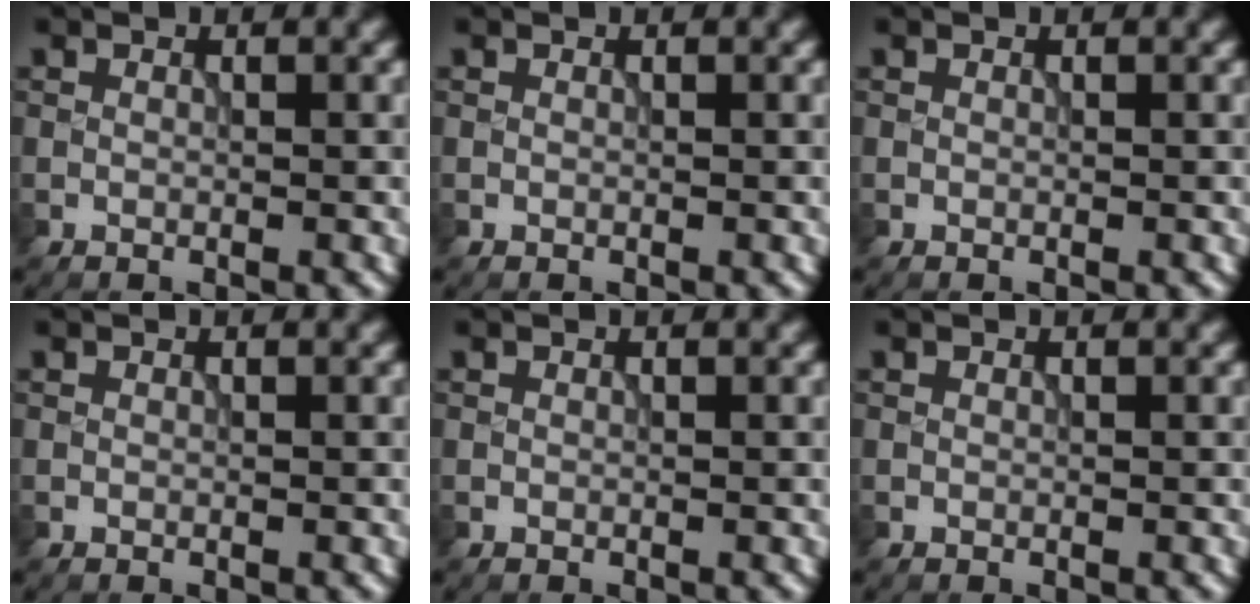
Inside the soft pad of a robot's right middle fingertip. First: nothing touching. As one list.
[{"total": 0.0}, {"total": 0.0}, {"total": 0.0}, {"total": 0.0}, {"total": 0.0}]